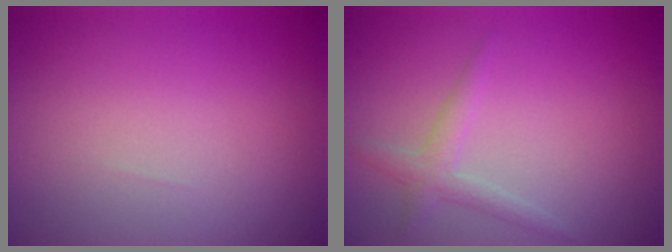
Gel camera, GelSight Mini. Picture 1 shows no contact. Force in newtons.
{"total": 1.8, "press": 1.8, "slide": 0.1}